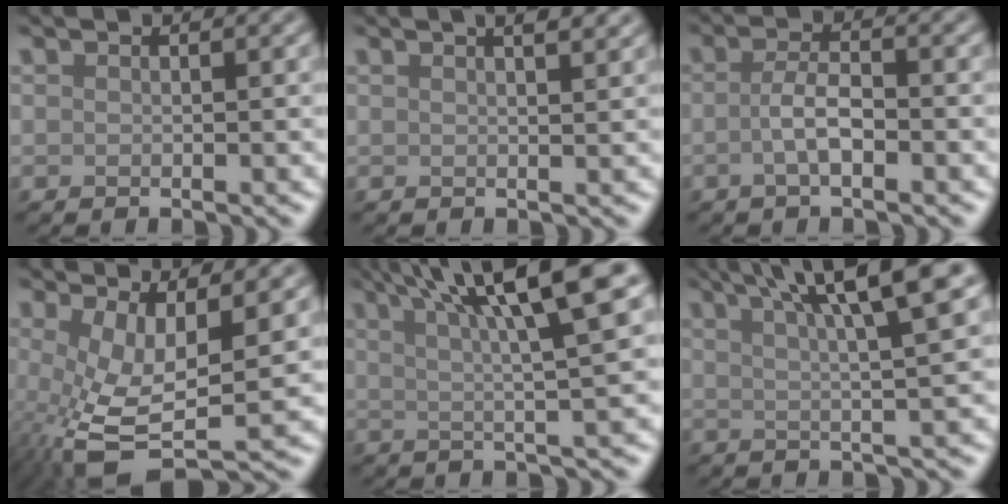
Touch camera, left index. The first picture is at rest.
{"total": 3.8, "force": [2.3, 1.5, 2.7], "torque": [-0.005, 0.020, -0.001]}
{"total": 2.6, "force": [-0.7, 0.8, 2.4], "torque": [-0.048, 0.003, -0.017]}
{"total": 7.7, "force": [-1.0, 2.9, 7.1], "torque": [-0.153, -0.015, -0.013]}
{"total": 11.3, "force": [5.2, 1.9, 9.8], "torque": [-0.110, 0.032, 0.070]}
{"total": 9.6, "force": [4.7, 1.7, 8.2], "torque": [-0.075, 0.035, 0.051]}